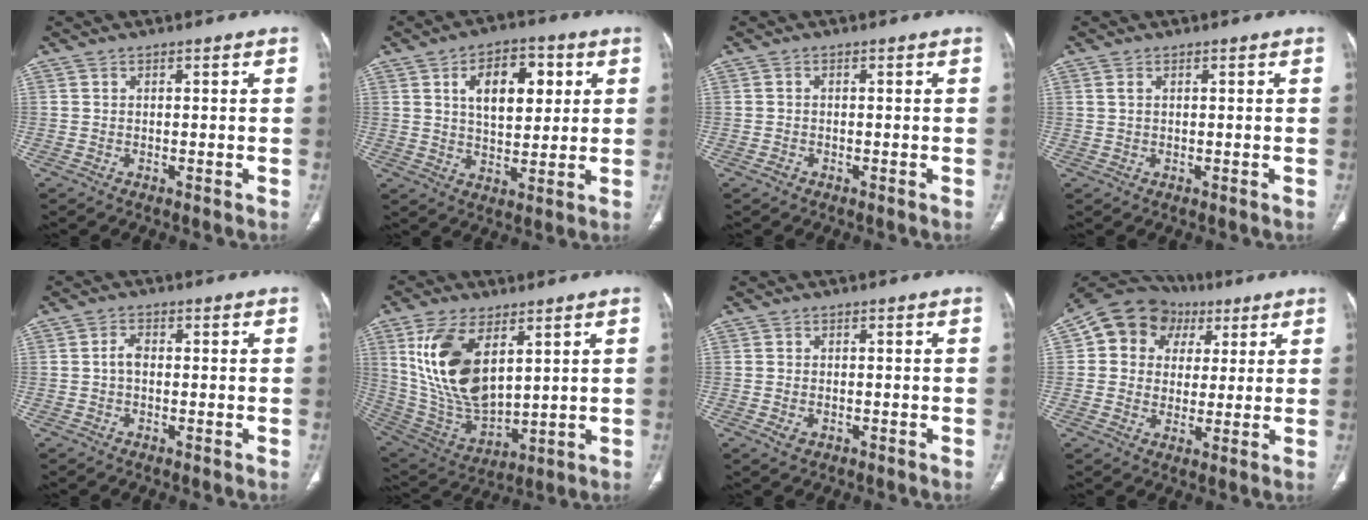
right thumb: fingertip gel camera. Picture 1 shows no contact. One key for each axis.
{"total": 11.9, "fx": 3.8, "fy": 6.7, "fz": 9.1, "tx": -0.107, "ty": -0.007, "tz": 0.062}
{"total": 0.9, "fx": -0.6, "fy": 0.6, "fz": 0.2, "tx": -0.004, "ty": 0.003, "tz": -0.011}
{"total": 1.2, "fx": 0.5, "fy": 0.6, "fz": 0.9, "tx": -0.025, "ty": 0.008, "tz": 0.017}
{"total": 2.1, "fx": -0.2, "fy": 1.4, "fz": 1.6, "tx": -0.025, "ty": 0.006, "tz": -0.009}
{"total": 18.1, "fx": 6.4, "fy": 9.4, "fz": 14.1, "tx": -0.262, "ty": -0.028, "tz": 0.140}
{"total": 1.9, "fx": -0.8, "fy": 1.3, "fz": 1.2, "tx": -0.021, "ty": 0.004, "tz": -0.007}
{"total": 13.5, "fx": 4.3, "fy": 11.5, "fz": 5.6, "tx": -0.064, "ty": 0.017, "tz": 0.068}